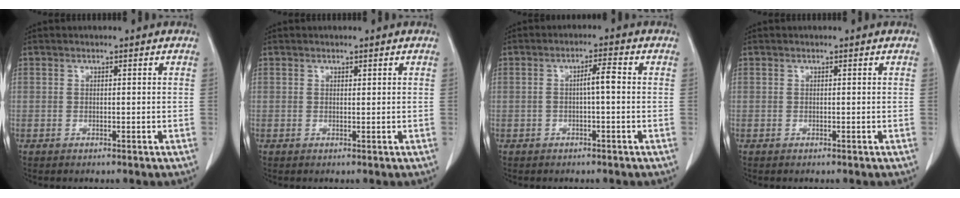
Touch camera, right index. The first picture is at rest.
{"total": 0.0}
{"total": 3.0, "force": [-0.2, 0.3, 3.0], "torque": [-0.053, 0.010, -0.001]}
{"total": 0.0}